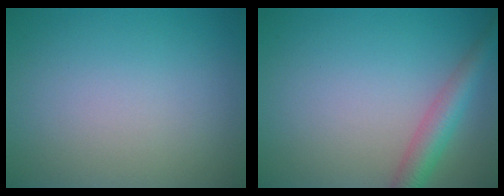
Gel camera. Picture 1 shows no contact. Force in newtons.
{"total": 3.6, "press": 3.6, "slide": 0.2}